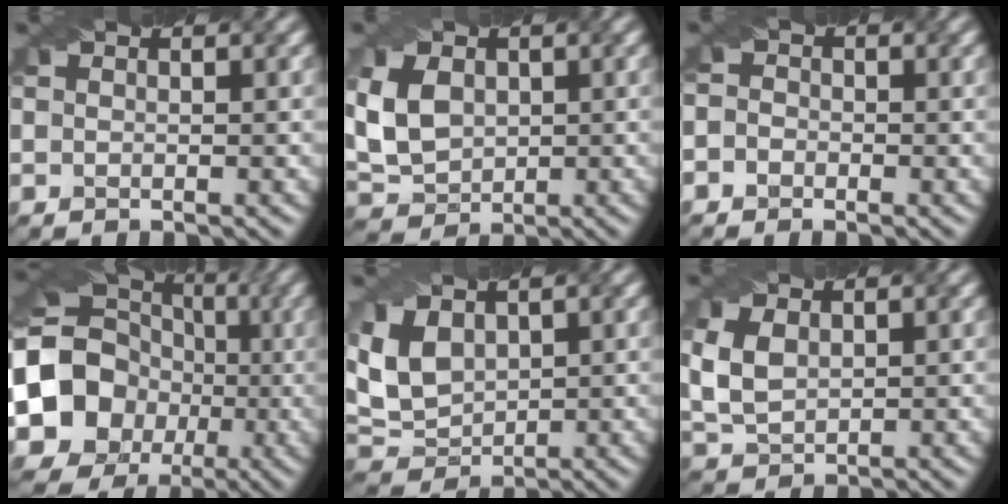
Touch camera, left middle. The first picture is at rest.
{"total": 4.9, "force": [0.4, 3.6, 3.2], "torque": [-0.079, 0.006, 0.010]}
{"total": 2.2, "force": [-0.3, 2.0, 1.0], "torque": [0.004, 0.017, -0.029]}
{"total": 14.6, "force": [-2.3, 13.0, 6.1], "torque": [-0.118, -0.011, -0.070]}
{"total": 4.4, "force": [1.1, 3.1, 3.0], "torque": [-0.068, 0.001, 0.023]}
{"total": 3.7, "force": [0.5, 2.6, 2.6], "torque": [-0.069, 0.002, 0.014]}